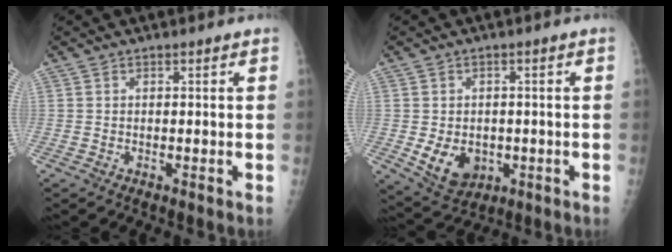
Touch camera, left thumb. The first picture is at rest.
{"total": 7.6, "force": [-1.4, 5.8, 4.6], "torque": [-0.056, -0.003, -0.005]}